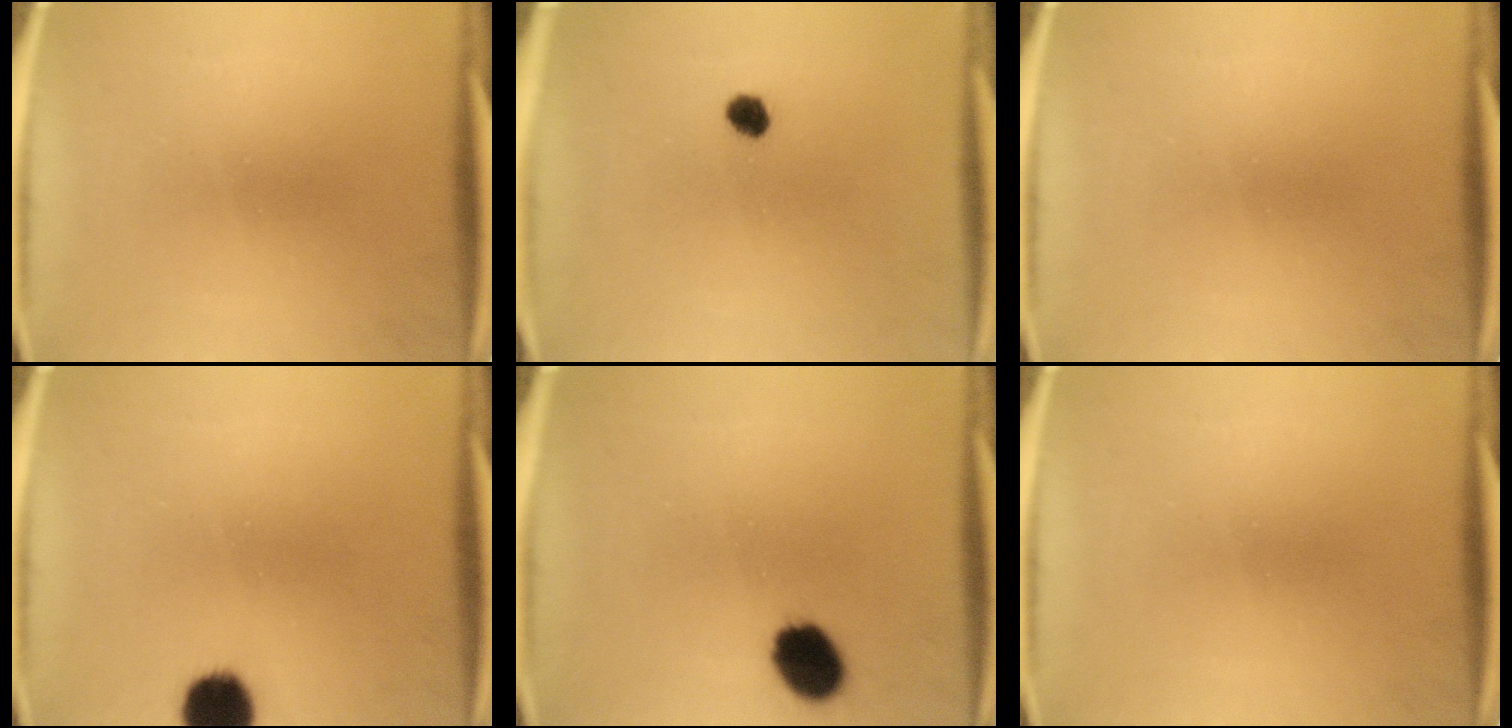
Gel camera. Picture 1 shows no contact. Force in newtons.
{"total": 2.5}
{"total": 0.0}
{"total": 7.8}
{"total": 8.4}
{"total": 0.0}